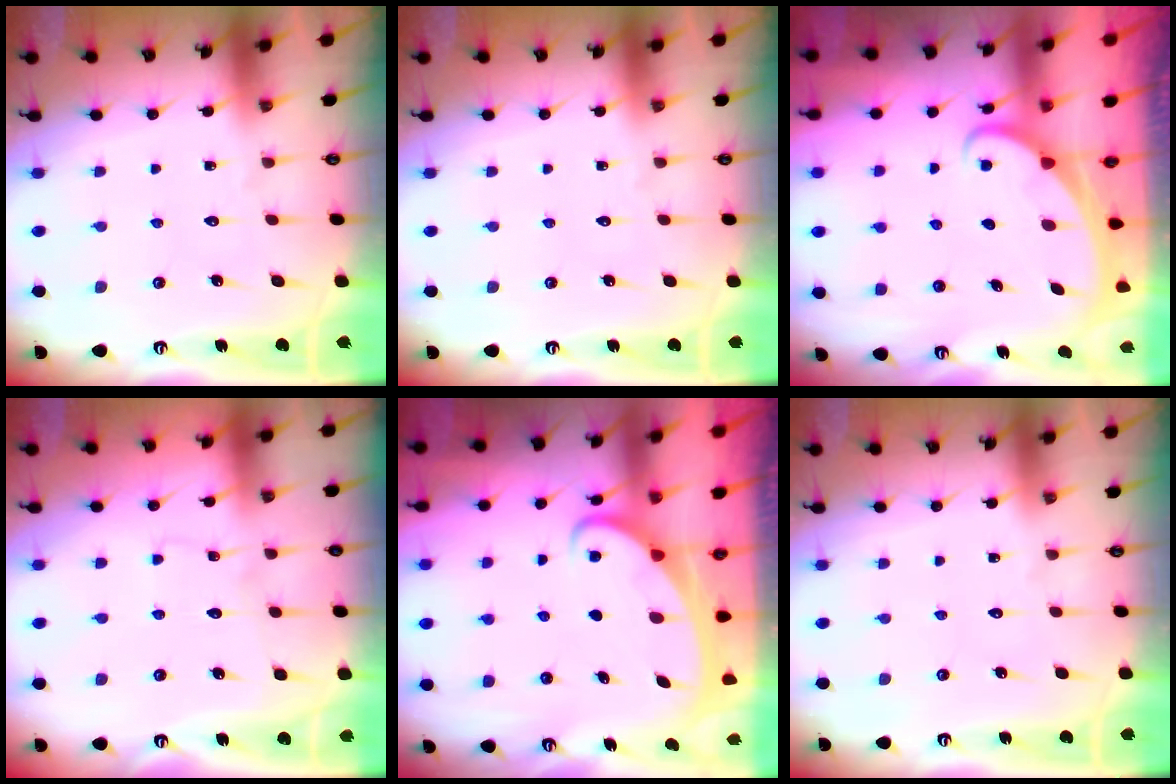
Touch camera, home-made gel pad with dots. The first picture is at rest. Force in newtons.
{"total": 0.0}
{"total": 1.6, "press": 1.6, "slide": 0.1}
{"total": 5.0, "press": 4.9, "slide": 0.5}
{"total": 2.1, "press": 2.0, "slide": 0.3}
{"total": 0.0}